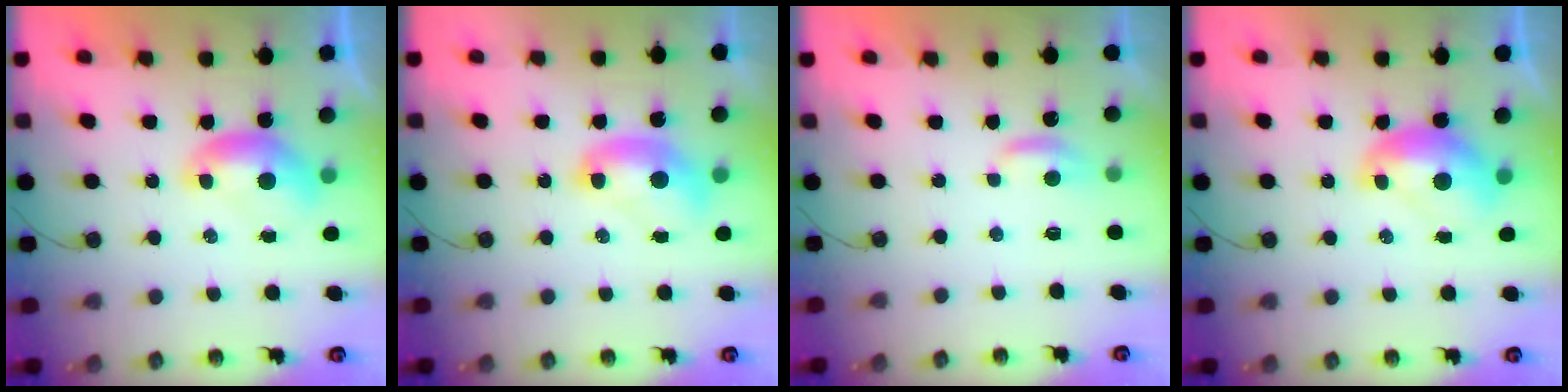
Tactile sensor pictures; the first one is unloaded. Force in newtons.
{"total": 2.0, "press": 2.0, "slide": 0.2}
{"total": 2.4, "press": 2.3, "slide": 0.4}
{"total": 2.1, "press": 2.1, "slide": 0.3}